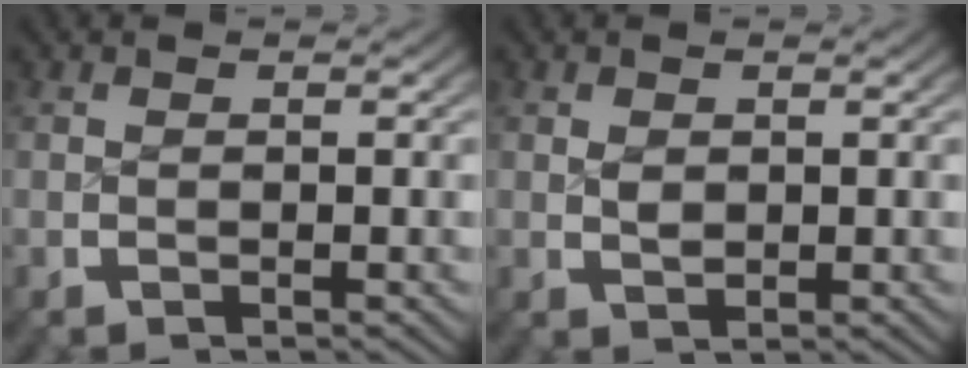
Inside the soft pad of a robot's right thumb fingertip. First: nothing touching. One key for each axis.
{"total": 1.3, "fx": 0.3, "fy": 1.0, "fz": 0.9, "tx": -0.023, "ty": -0.013, "tz": 0.015}